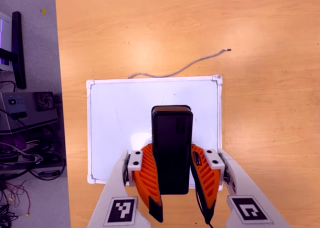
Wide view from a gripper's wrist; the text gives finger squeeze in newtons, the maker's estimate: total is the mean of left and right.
{"total": 8.4, "left": 7.1, "right": 9.8}